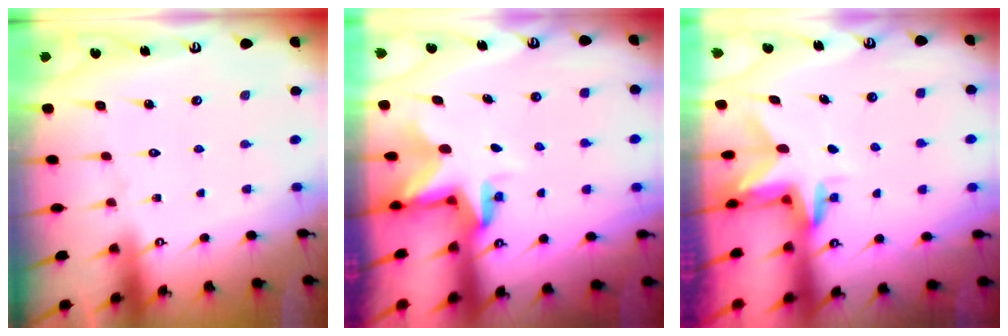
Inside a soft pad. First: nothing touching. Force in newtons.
{"total": 3.5, "press": 3.5, "slide": 0.2}
{"total": 3.0, "press": 3.0, "slide": 0.3}